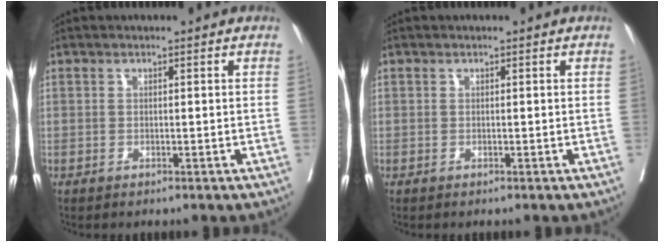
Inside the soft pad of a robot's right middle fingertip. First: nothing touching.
{"total": 0.0}